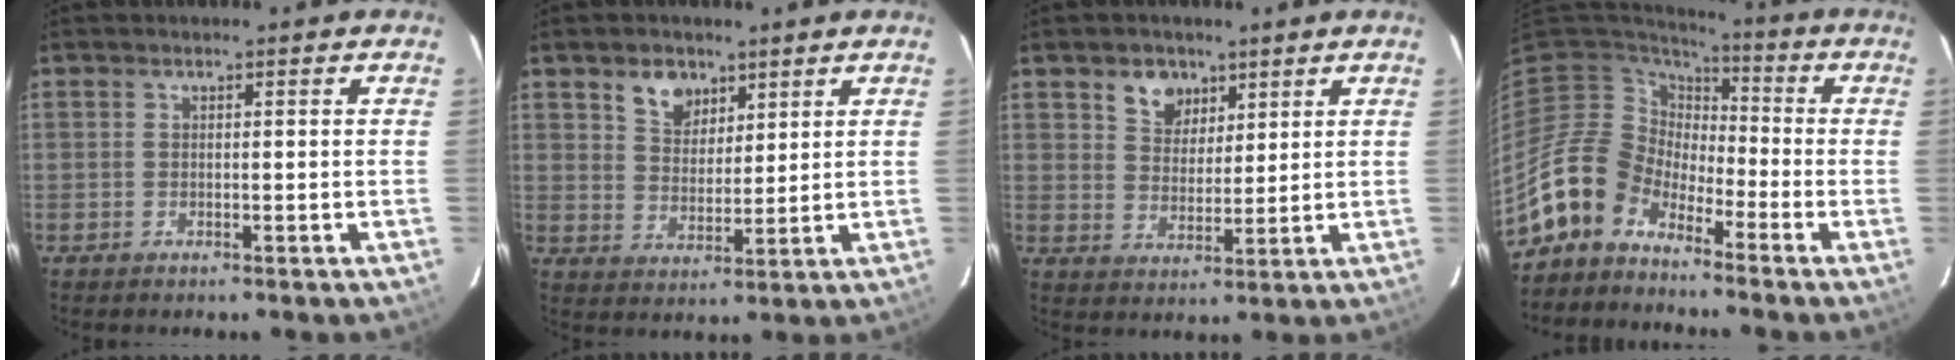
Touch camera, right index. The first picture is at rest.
{"total": 6.4, "force": [3.9, 4.3, 2.7], "torque": [-0.040, 0.009, 0.077]}
{"total": 6.1, "force": [3.7, 4.4, 2.1], "torque": [-0.032, 0.009, 0.070]}
{"total": 9.7, "force": [-7.9, 5.6, 0.6], "torque": [-0.026, 0.023, -0.156]}